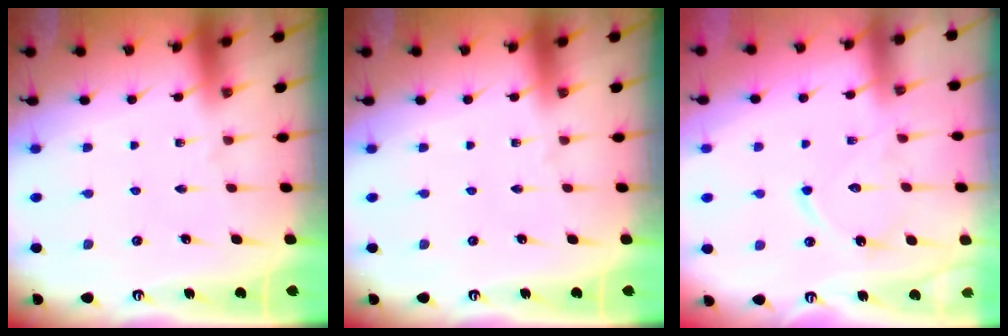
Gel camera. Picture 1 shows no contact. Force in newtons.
{"total": 0.0}
{"total": 11.7, "press": 11.6, "slide": 0.7}